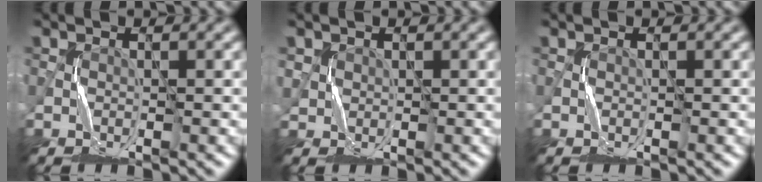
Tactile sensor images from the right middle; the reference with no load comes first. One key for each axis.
{"total": 1.1, "fx": 0.7, "fy": 0.8, "fz": -0.4, "tx": 0.007, "ty": -0.006, "tz": 0.015}
{"total": 0.0}